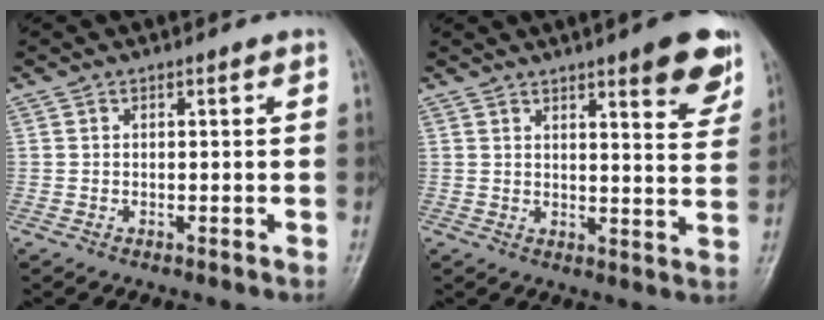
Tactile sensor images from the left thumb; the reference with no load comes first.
{"total": 10.1, "force": [6.2, 2.3, 7.7], "torque": [-0.075, -0.031, 0.077]}